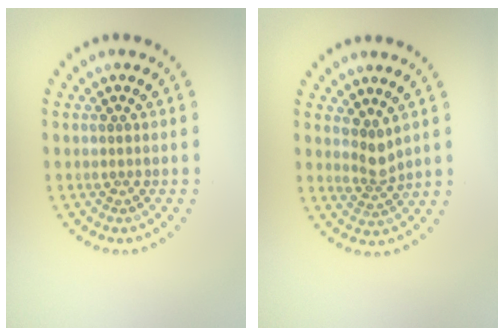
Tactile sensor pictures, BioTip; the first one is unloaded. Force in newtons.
{"total": 1.9, "press": 1.3, "slide": 1.4}